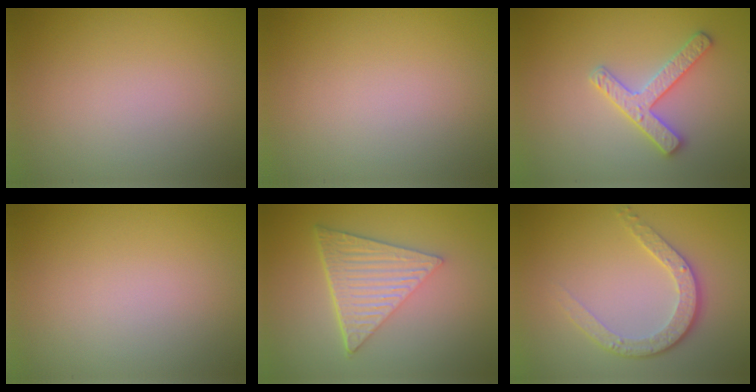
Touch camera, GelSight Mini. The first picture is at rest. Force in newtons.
{"total": 0.0}
{"total": 2.9, "press": 2.9, "slide": 0.5}
{"total": 0.0}
{"total": 6.7, "press": 4.5, "slide": 5.0}
{"total": 3.8, "press": 2.8, "slide": 2.5}